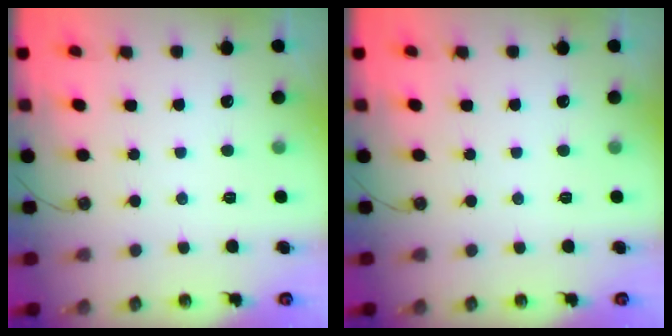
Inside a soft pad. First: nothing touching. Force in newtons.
{"total": 0.0}